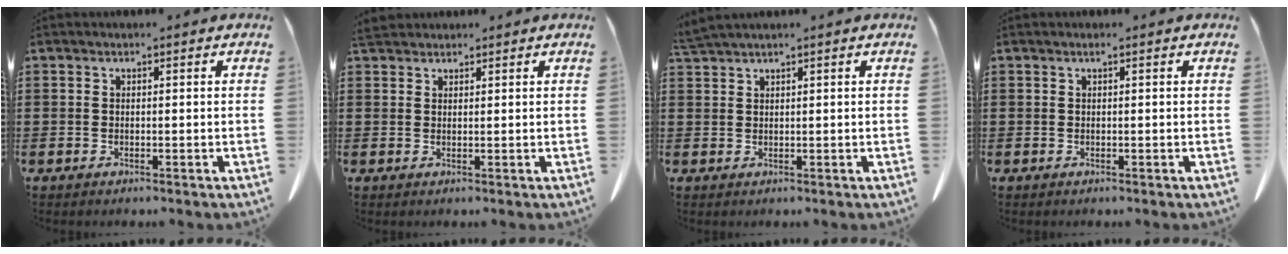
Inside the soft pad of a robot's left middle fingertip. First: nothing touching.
{"total": 2.0, "force": [1.8, 0.6, 0.4], "torque": [-0.015, 0.003, 0.037]}
{"total": 1.6, "force": [1.5, -0.3, 0.5], "torque": [-0.012, -0.002, 0.030]}
{"total": 0.5, "force": [0.3, -0.1, 0.4], "torque": [-0.008, -0.003, 0.006]}